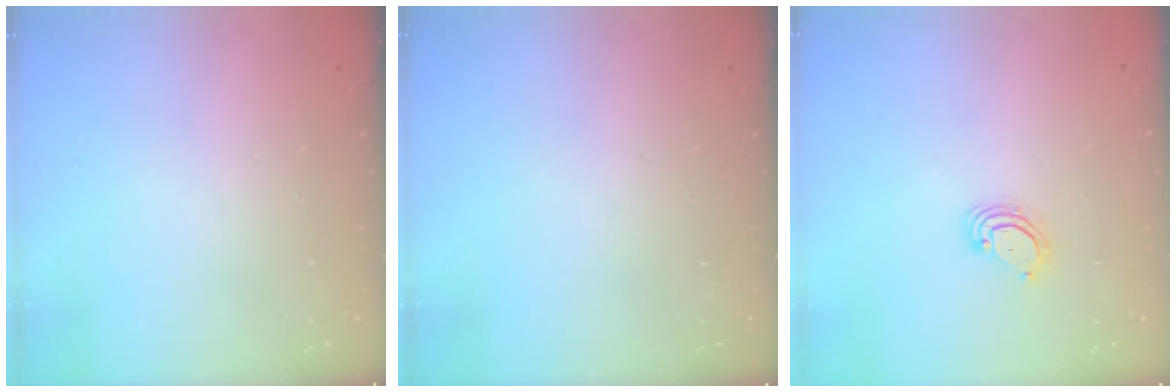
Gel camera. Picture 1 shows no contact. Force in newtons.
{"total": 0.0}
{"total": 3.0, "press": 2.9, "slide": 0.3}